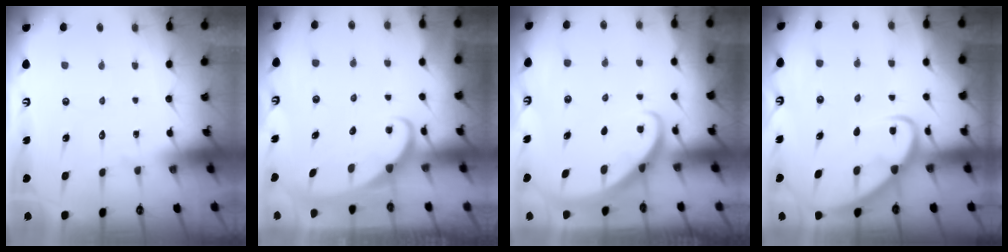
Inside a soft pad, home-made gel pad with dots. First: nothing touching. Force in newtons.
{"total": 2.5, "press": 2.5, "slide": 0.3}
{"total": 2.7, "press": 2.7, "slide": 0.2}
{"total": 6.0, "press": 6.0, "slide": 0.6}